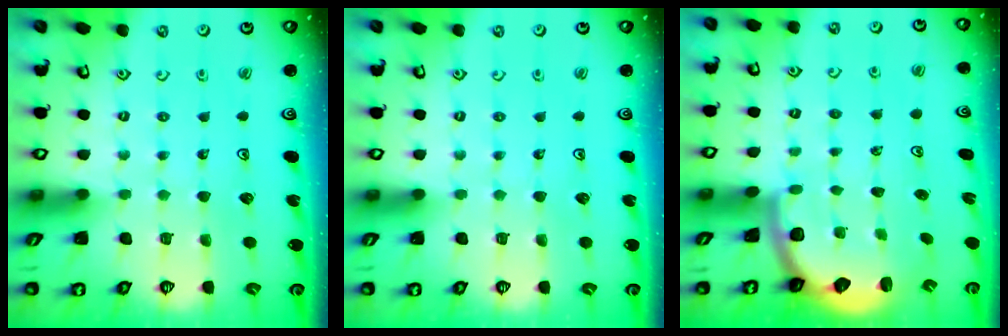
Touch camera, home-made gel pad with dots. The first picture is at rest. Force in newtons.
{"total": 0.0}
{"total": 2.3, "press": 2.0, "slide": 1.2}